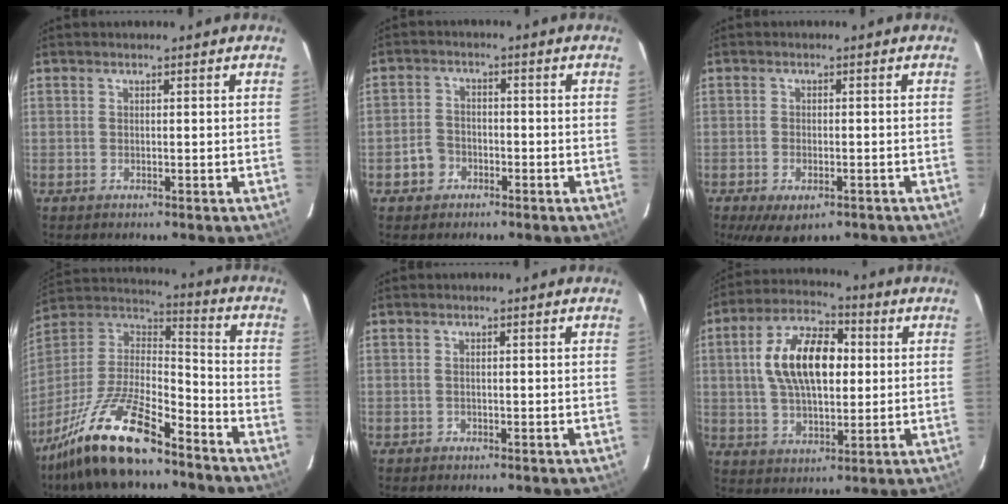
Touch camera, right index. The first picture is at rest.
{"total": 4.3, "force": [-2.3, 3.5, 0.9], "torque": [-0.024, 0.012, -0.038]}
{"total": 7.0, "force": [-4.4, 3.4, 4.4], "torque": [-0.095, -0.025, -0.065]}
{"total": 20.3, "force": [-14.3, 5.9, 13.1], "torque": [-0.272, -0.016, -0.260]}
{"total": 0.7, "force": [-0.4, 0.5, -0.1], "torque": [0.003, 0.001, -0.006]}
{"total": 14.9, "force": [2.2, 7.9, 12.5], "torque": [-0.228, 0.026, 0.038]}